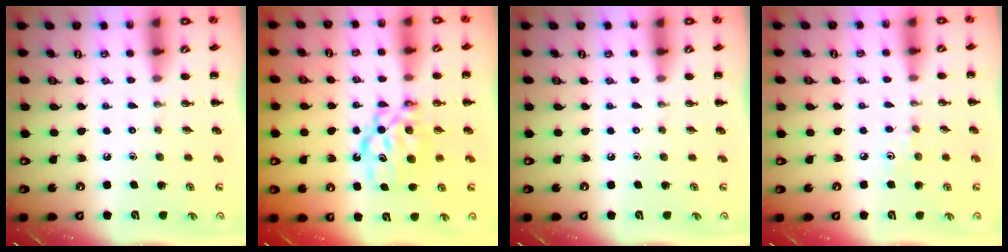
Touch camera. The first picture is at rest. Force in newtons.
{"total": 8.1, "press": 8.0, "slide": 1.2}
{"total": 0.0}
{"total": 5.1, "press": 4.9, "slide": 1.3}